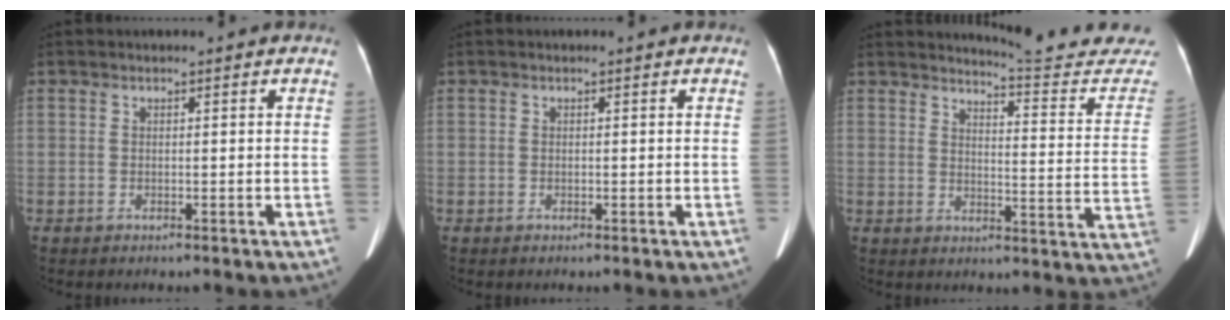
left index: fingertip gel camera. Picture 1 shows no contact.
{"total": 0.0}
{"total": 16.5, "force": [16.4, 0.0, 2.2], "torque": [-0.011, -0.129, 0.172]}